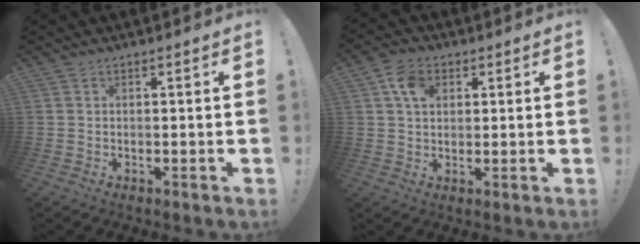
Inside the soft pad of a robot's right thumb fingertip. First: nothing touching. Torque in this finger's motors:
{"motor_torque": [0.05, 0.16, 0.70, -0.12, 0.01]}